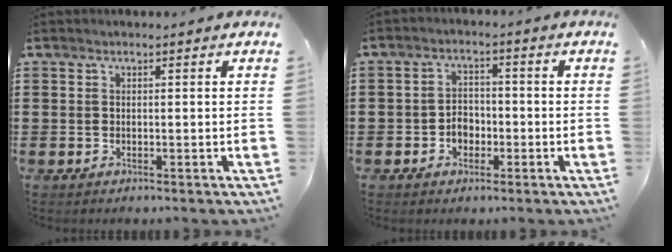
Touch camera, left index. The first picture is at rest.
{"total": 3.3, "force": [-1.3, 2.4, 1.8], "torque": [-0.038, 0.005, -0.029]}